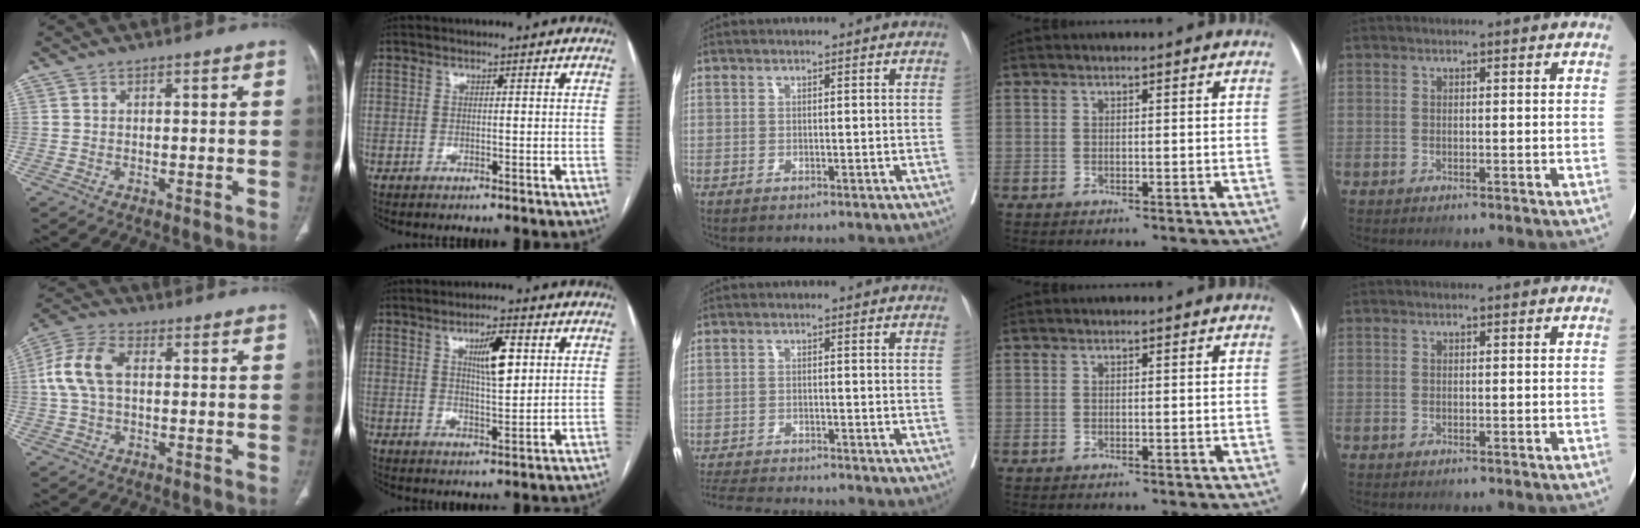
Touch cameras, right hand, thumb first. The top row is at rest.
{"thumb": {"total": 9.4, "force": [1.1, 5.7, 7.4], "torque": [-0.167, 0.026, 0.020]}, "index": {"total": 6.2, "force": [2.2, 1.4, 5.7], "torque": [-0.097, 0.003, 0.038]}, "middle": {"total": 10.0, "force": [-9.4, 1.0, 3.2], "torque": [-0.049, -0.008, -0.142]}}